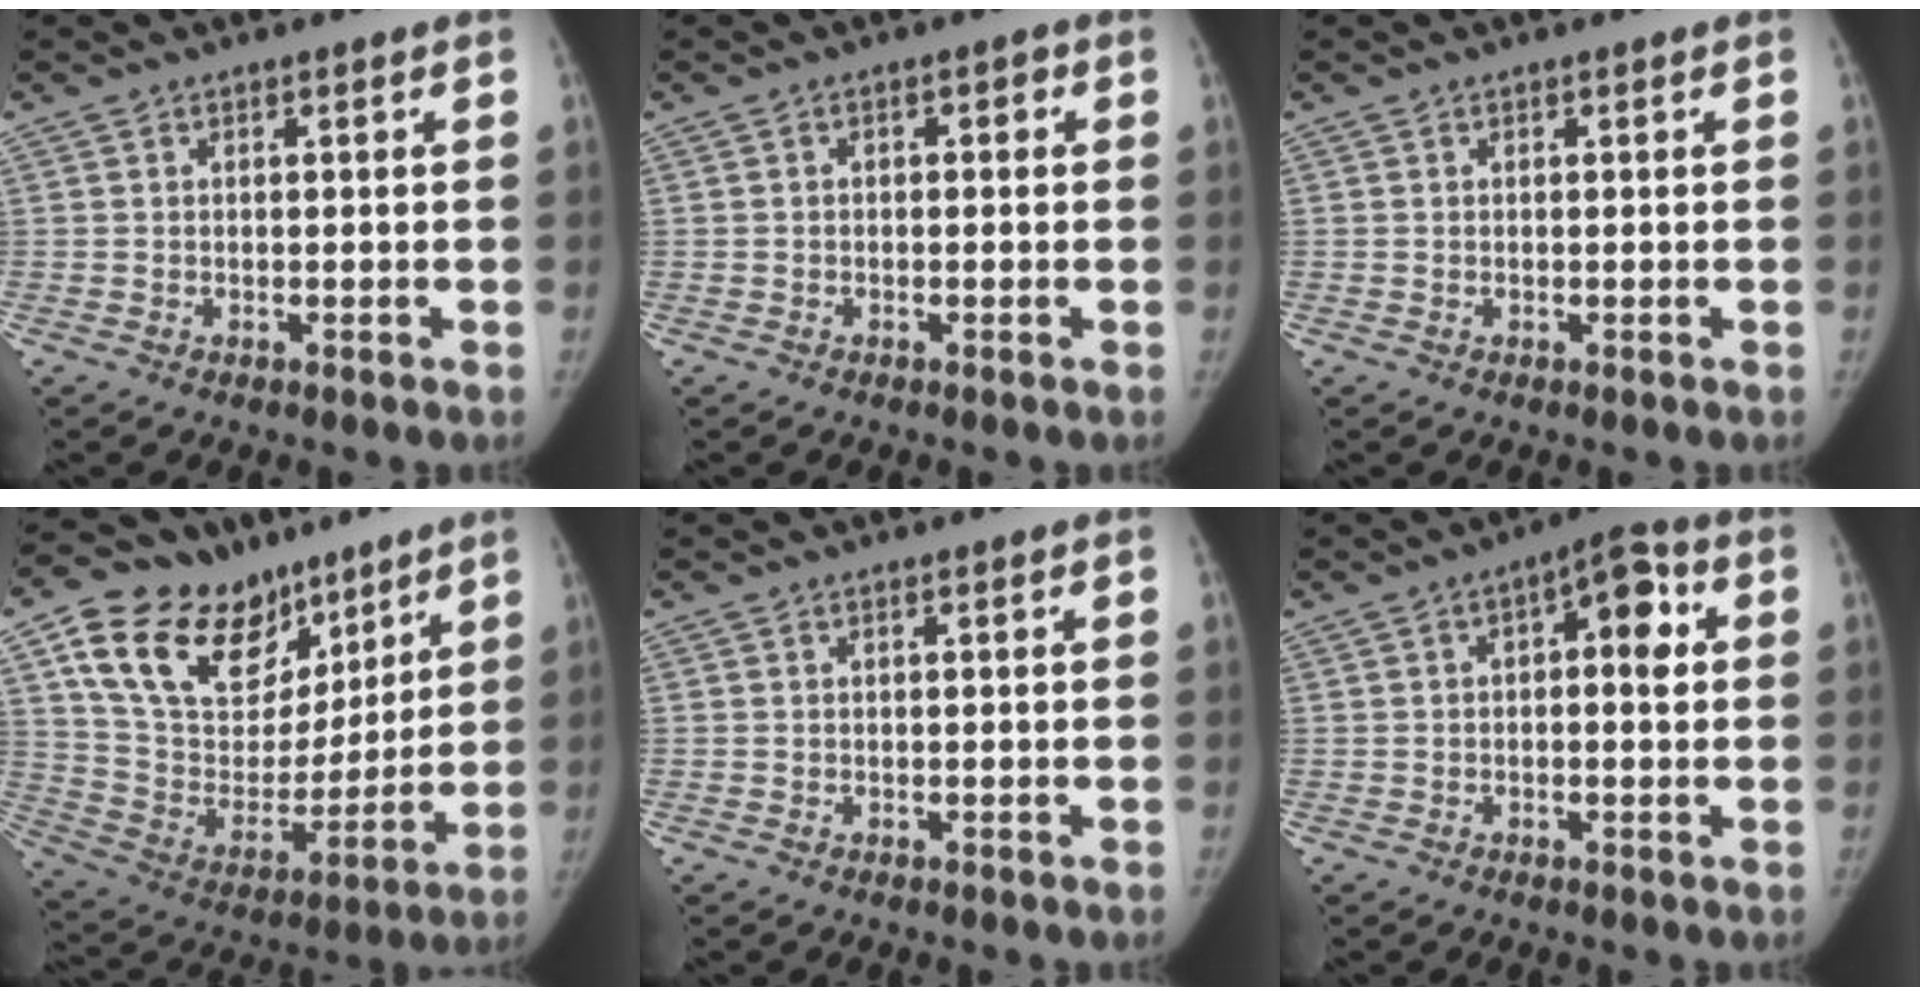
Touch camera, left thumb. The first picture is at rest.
{"total": 1.6, "force": [-0.1, 1.2, 1.1], "torque": [-0.004, 0.008, -0.008]}
{"total": 0.0}
{"total": 26.8, "force": [15.4, 16.2, 14.6], "torque": [-0.217, -0.024, 0.276]}
{"total": 0.0}
{"total": 7.6, "force": [1.2, 3.6, 6.6], "torque": [-0.068, 0.023, 0.008]}